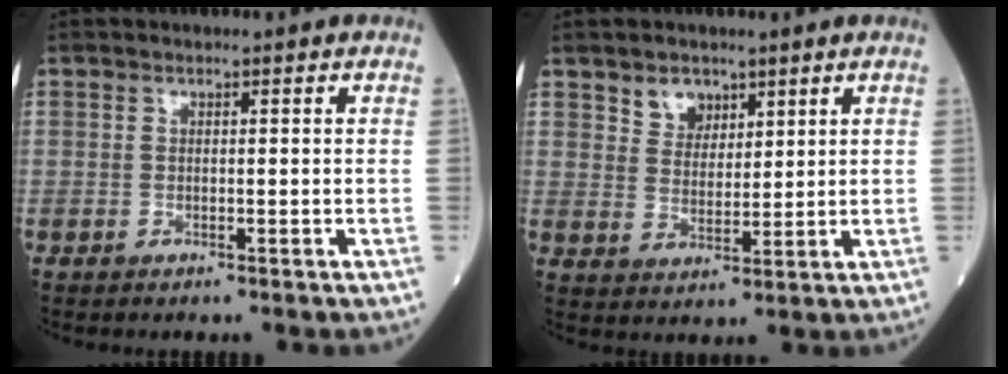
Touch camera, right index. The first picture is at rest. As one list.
[{"total": 4.5, "force": [2.9, 3.0, 1.6], "torque": [-0.028, 0.003, 0.057]}]